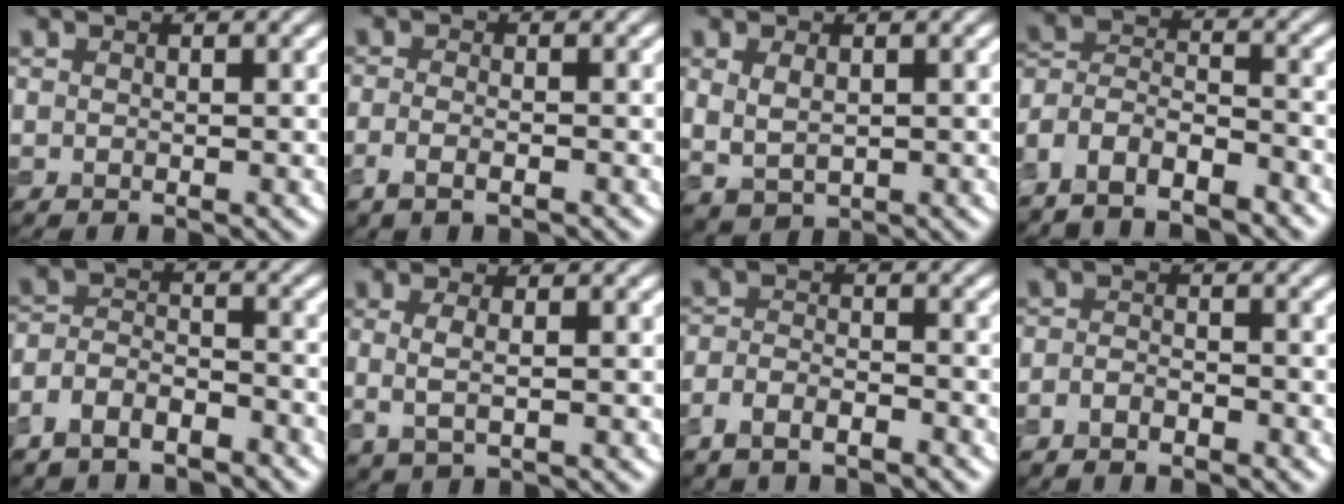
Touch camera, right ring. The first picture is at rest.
{"total": 1.6, "force": [-1.1, 0.4, 1.2], "torque": [-0.026, -0.004, -0.023]}
{"total": 2.1, "force": [0.7, 1.4, 1.4], "torque": [-0.032, -0.007, 0.025]}
{"total": 6.9, "force": [-5.7, 2.7, 2.9], "torque": [-0.056, 0.000, -0.112]}
{"total": 4.6, "force": [-3.9, 2.0, 1.2], "torque": [-0.020, -0.002, -0.083]}
{"total": 1.6, "force": [0.4, 0.2, 1.5], "torque": [-0.035, -0.006, 0.007]}
{"total": 2.8, "force": [-2.4, 0.8, 1.1], "torque": [-0.019, -0.002, -0.053]}
{"total": 1.8, "force": [-1.8, 0.3, 0.4], "torque": [-0.009, -0.003, -0.040]}